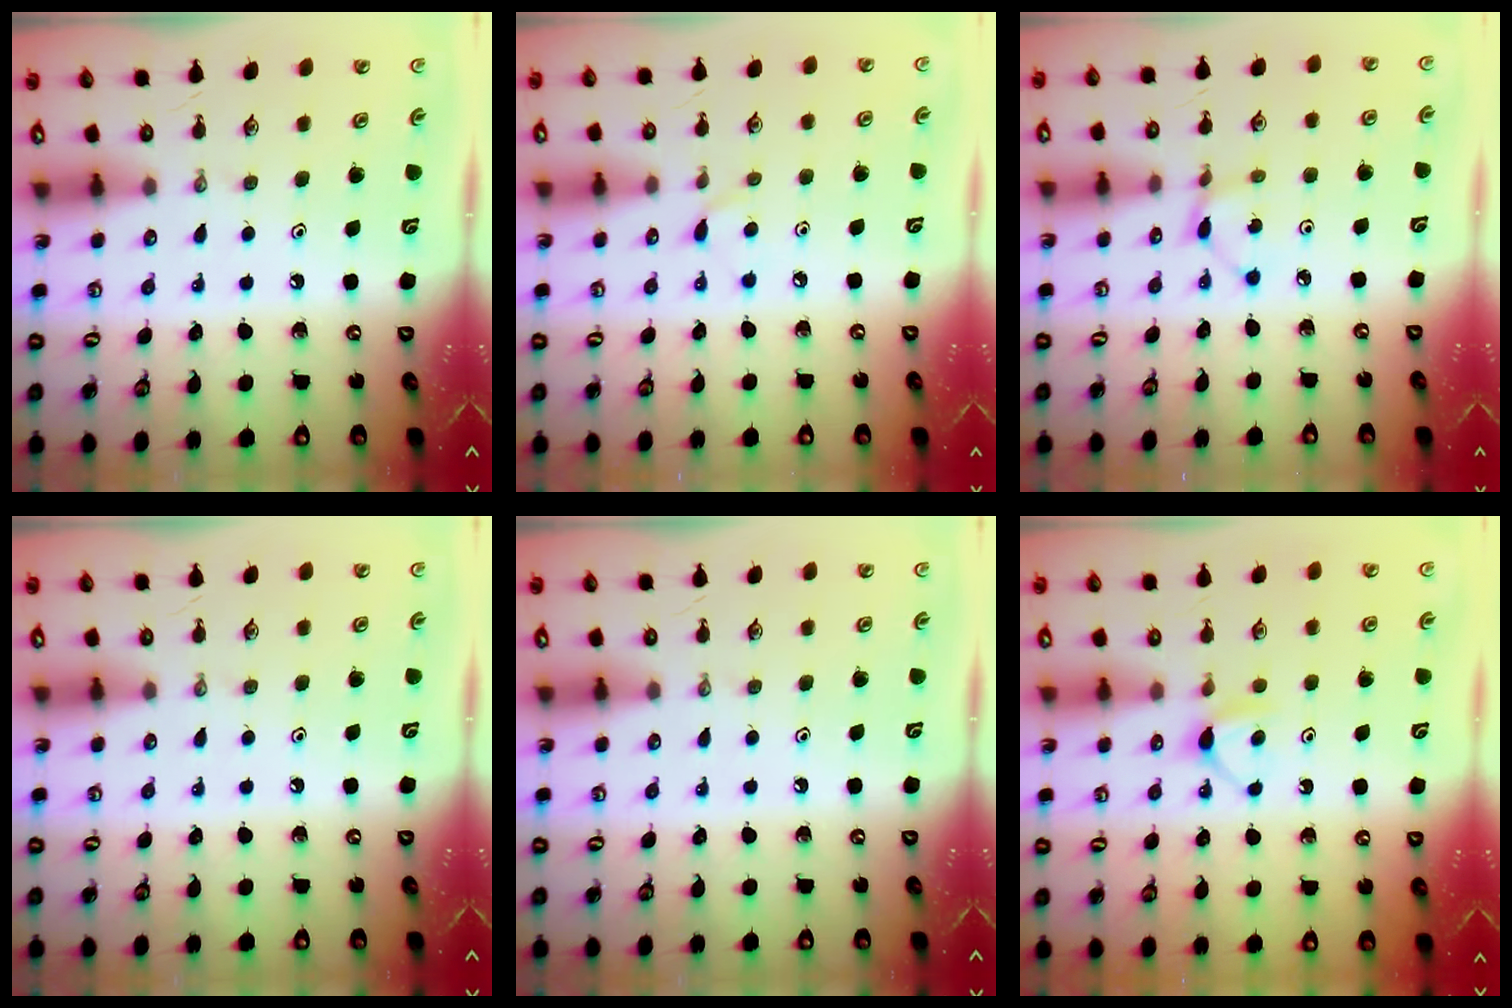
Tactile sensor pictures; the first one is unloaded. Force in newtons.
{"total": 4.0, "press": 4.0, "slide": 0.5}
{"total": 2.0, "press": 2.0, "slide": 0.2}
{"total": 0.0}
{"total": 0.0}
{"total": 5.3, "press": 5.3, "slide": 0.4}